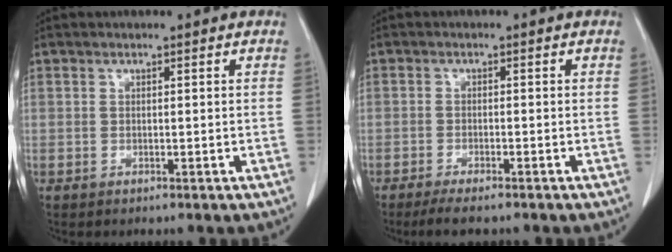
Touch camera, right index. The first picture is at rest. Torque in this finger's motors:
{"motor_torque": [0.28, -0.28, 0.11, 0.04]}